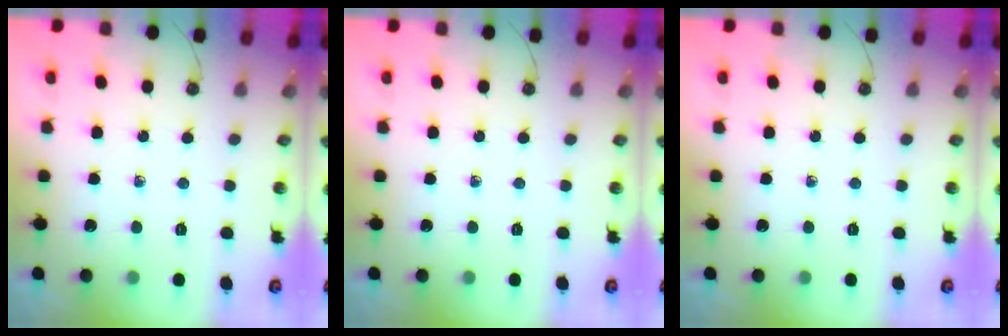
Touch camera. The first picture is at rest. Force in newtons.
{"total": 0.0}
{"total": 0.0}